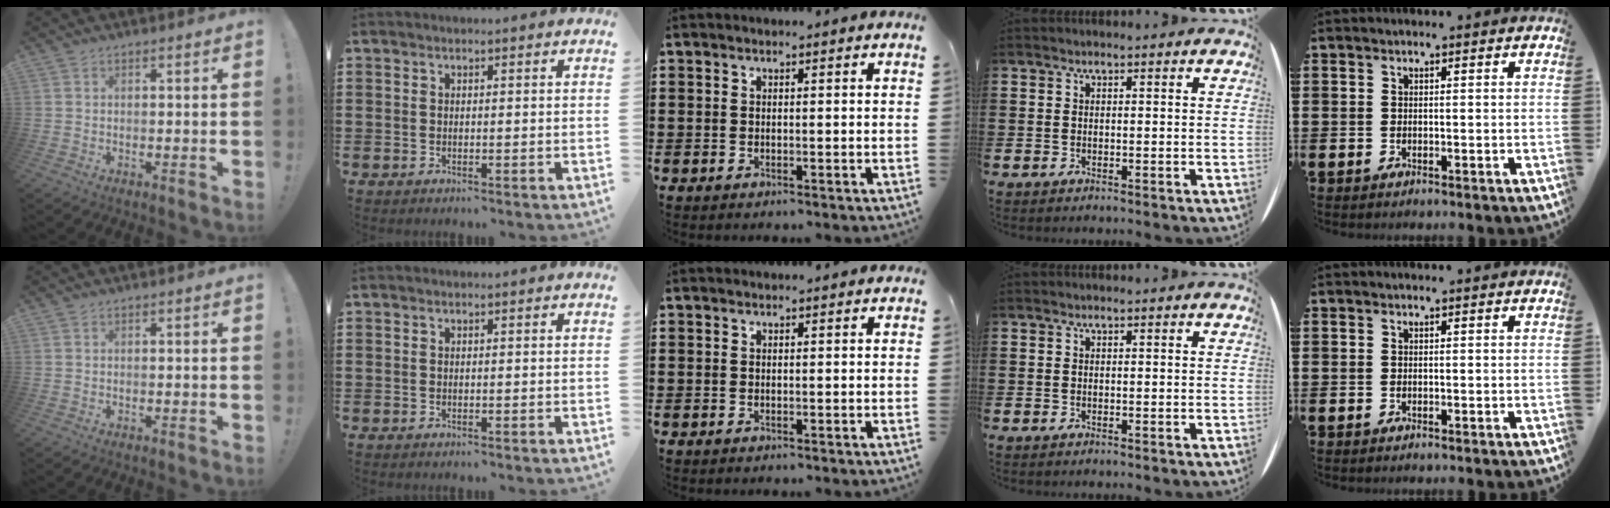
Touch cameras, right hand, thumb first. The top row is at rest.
{}